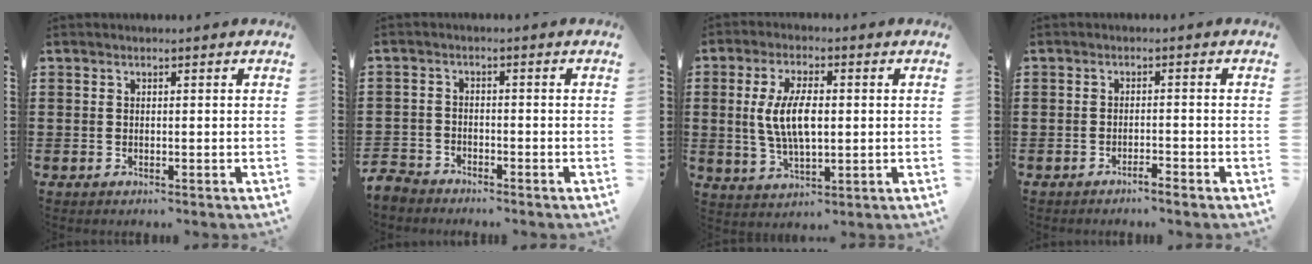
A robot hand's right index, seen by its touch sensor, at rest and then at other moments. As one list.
[{"total": 3.0, "force": [-2.8, 0.9, 0.0], "torque": [-0.020, -0.005, -0.066]}, {"total": 7.9, "force": [0.4, 3.3, 7.1], "torque": [-0.156, 0.004, 0.000]}, {"total": 1.8, "force": [-1.6, -0.1, 0.7], "torque": [-0.013, 0.000, -0.031]}]